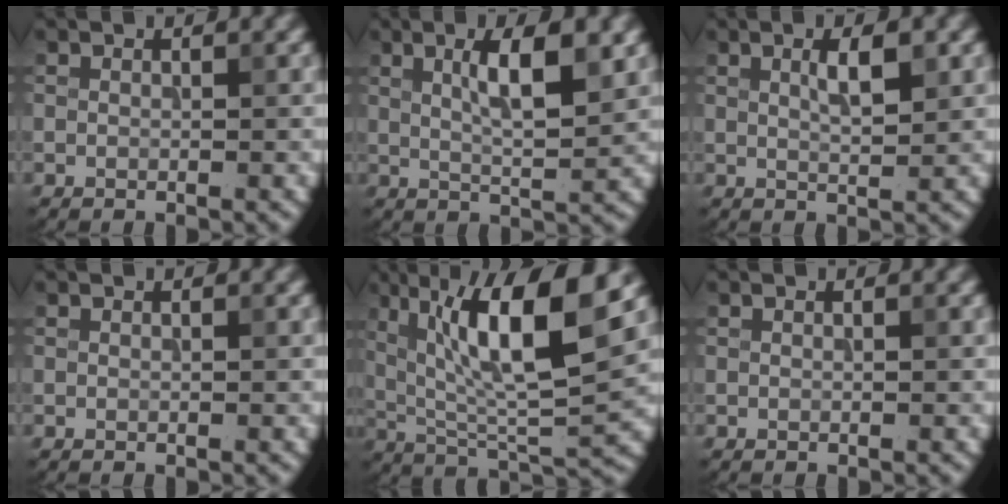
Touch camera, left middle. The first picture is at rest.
{"total": 4.8, "force": [1.7, 1.0, 4.4], "torque": [-0.071, -0.001, 0.036]}
{"total": 2.2, "force": [0.8, 0.4, 2.0], "torque": [-0.030, 0.004, 0.019]}
{"total": 0.0}
{"total": 10.8, "force": [4.1, 2.5, 9.6], "torque": [-0.165, 0.000, 0.085]}
{"total": 0.0}